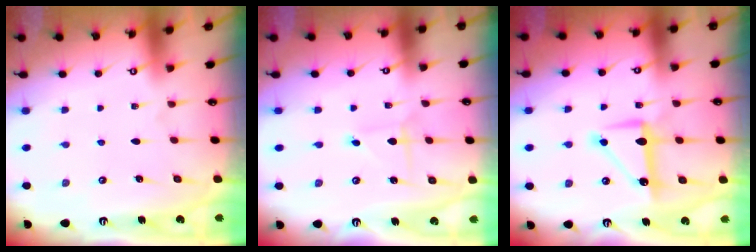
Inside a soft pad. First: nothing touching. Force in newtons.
{"total": 1.7, "press": 1.7, "slide": 0.2}
{"total": 10.2, "press": 10.2, "slide": 0.4}